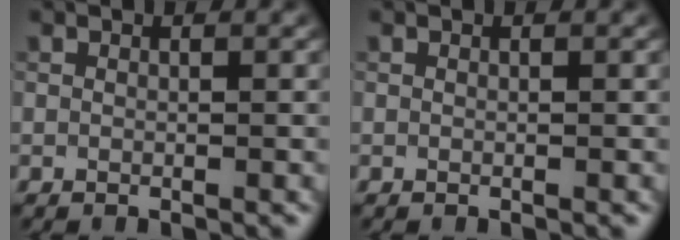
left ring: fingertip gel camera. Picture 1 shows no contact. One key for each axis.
{"total": 0.0}